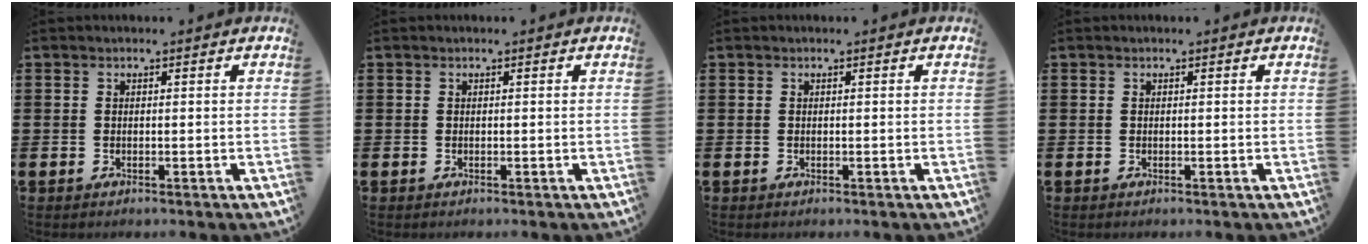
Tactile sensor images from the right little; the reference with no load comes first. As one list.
[{"total": 0.0}, {"total": 0.0}, {"total": 0.0}]